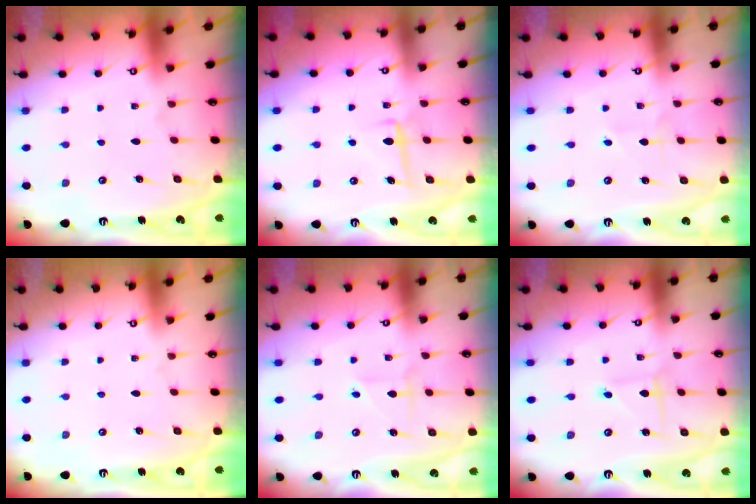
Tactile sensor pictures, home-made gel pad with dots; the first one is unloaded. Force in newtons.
{"total": 5.7, "press": 5.5, "slide": 1.4}
{"total": 1.6, "press": 1.6, "slide": 0.1}
{"total": 0.0}
{"total": 2.2, "press": 2.2, "slide": 0.1}
{"total": 1.6, "press": 1.6, "slide": 0.1}